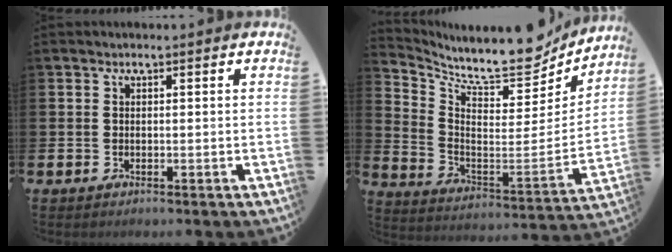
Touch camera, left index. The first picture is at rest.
{"total": 9.7, "force": [8.8, 2.5, 3.2], "torque": [-0.072, -0.085, 0.144]}